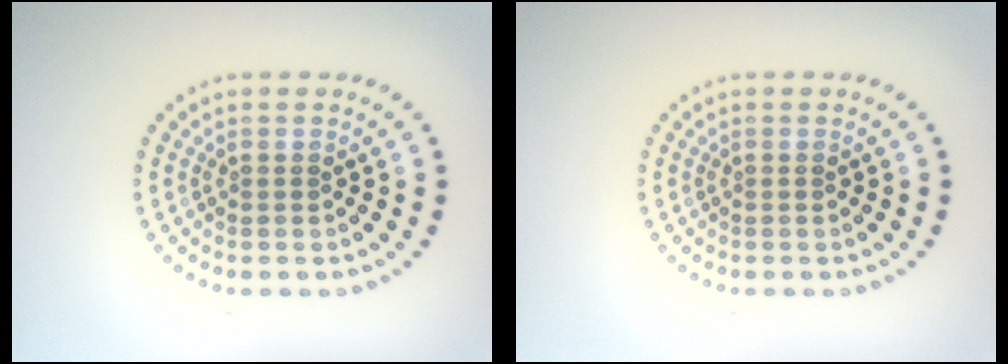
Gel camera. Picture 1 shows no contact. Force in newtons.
{"total": 0.0}